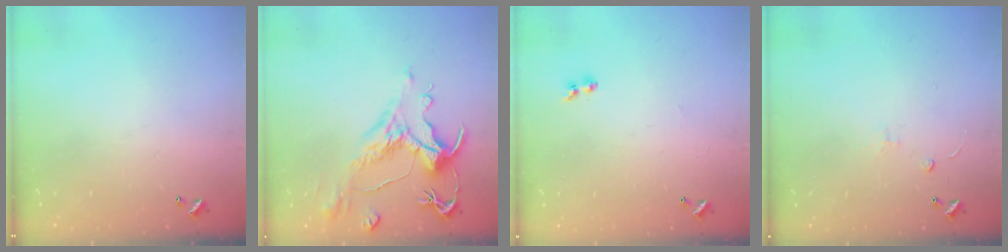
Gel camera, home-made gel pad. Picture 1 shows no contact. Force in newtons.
{"total": 1.8, "press": 1.1, "slide": 1.4}
{"total": 1.3, "press": 1.1, "slide": 0.7}
{"total": 1.6, "press": 1.5, "slide": 0.4}